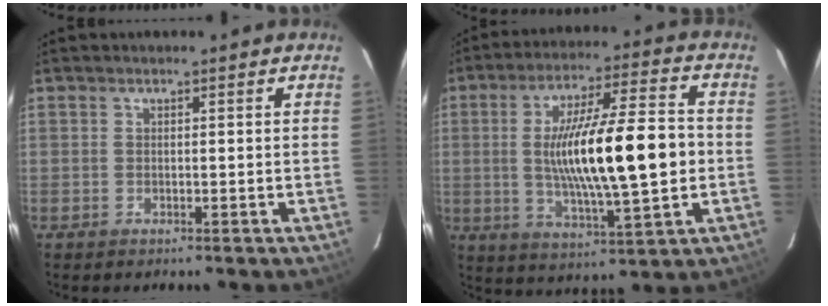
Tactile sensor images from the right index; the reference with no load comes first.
{"total": 19.0, "force": [-0.9, 3.5, 18.7], "torque": [-0.319, 0.000, -0.006]}